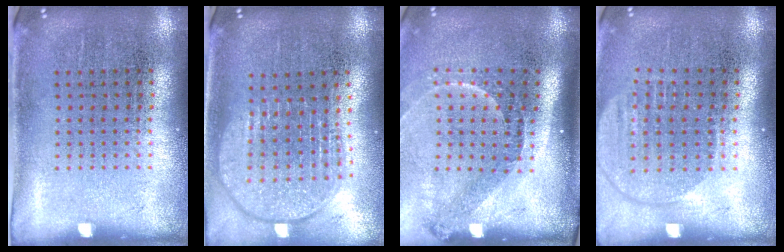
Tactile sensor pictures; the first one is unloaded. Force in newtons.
{"total": 1.9, "press": 1.5, "slide": 1.1}
{"total": 2.2, "press": 1.5, "slide": 1.5}
{"total": 1.6, "press": 1.4, "slide": 0.8}